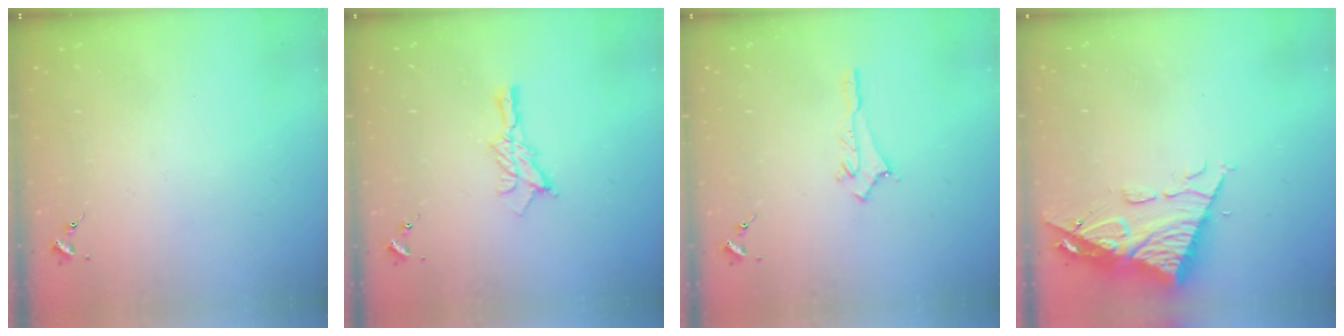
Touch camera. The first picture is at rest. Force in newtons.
{"total": 9.5, "press": 9.5, "slide": 0.4}
{"total": 2.9, "press": 2.9, "slide": 0.2}
{"total": 13.0, "press": 12.9, "slide": 1.4}